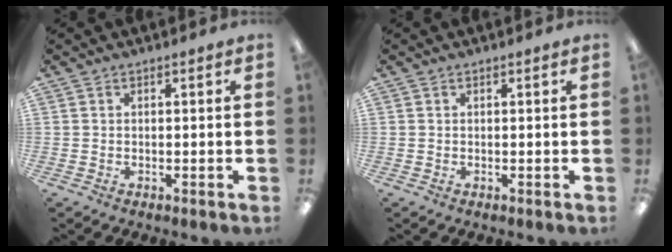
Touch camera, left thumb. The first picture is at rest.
{"total": 0.0}